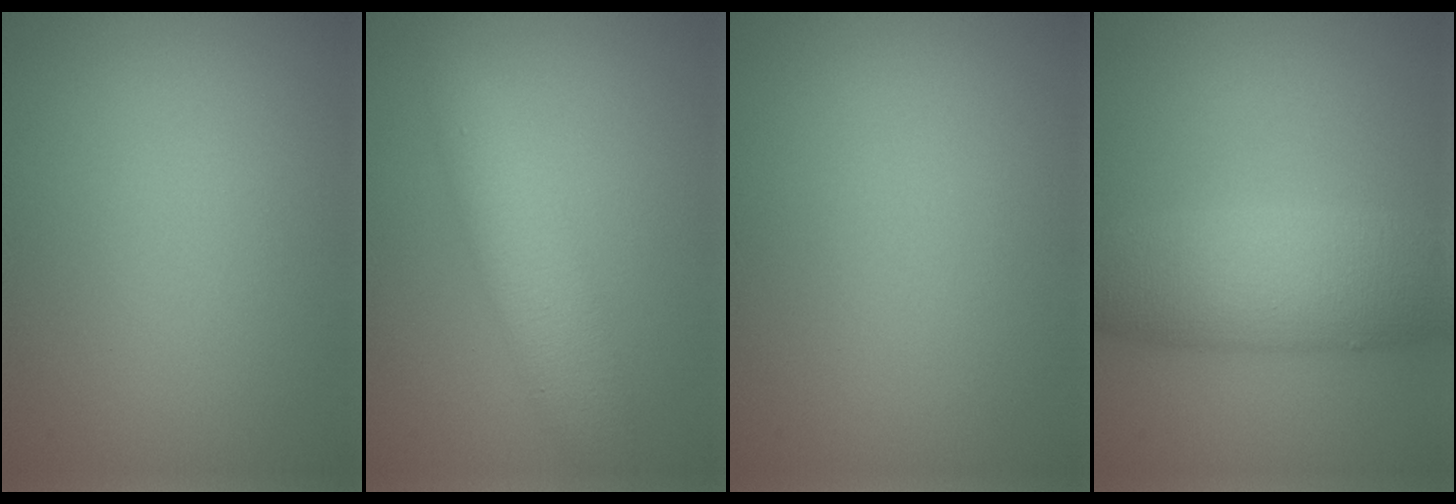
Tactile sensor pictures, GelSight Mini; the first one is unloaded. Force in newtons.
{"total": 3.7, "press": 3.7, "slide": 0.1}
{"total": 0.0}
{"total": 7.1, "press": 7.1, "slide": 0.2}